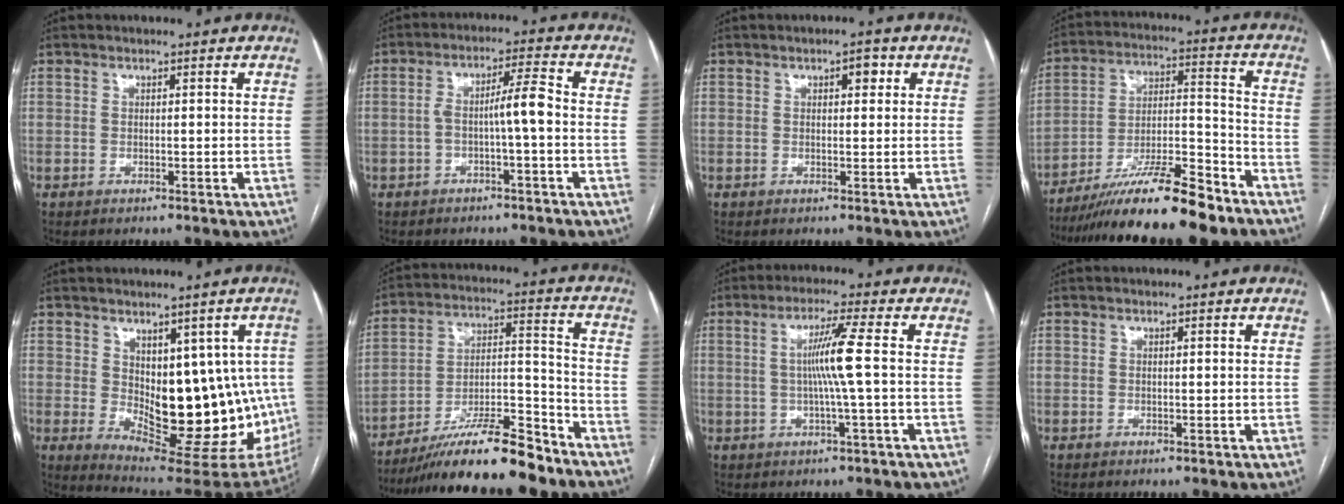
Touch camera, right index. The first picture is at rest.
{"total": 5.1, "force": [-1.3, -0.2, 5.0], "torque": [-0.087, 0.021, -0.019]}
{"total": 2.2, "force": [0.9, 0.9, 1.7], "torque": [-0.025, 0.008, 0.013]}
{"total": 17.5, "force": [-13.9, 1.6, 10.6], "torque": [-0.181, -0.005, -0.240]}
{"total": 17.8, "force": [-0.7, 8.2, 15.8], "torque": [-0.173, -0.005, 0.018]}
{"total": 16.8, "force": [-13.9, 2.1, 9.1], "torque": [-0.159, 0.007, -0.241]}
{"total": 6.3, "force": [0.1, -1.5, 6.1], "torque": [-0.113, 0.004, 0.005]}
{"total": 0.0}